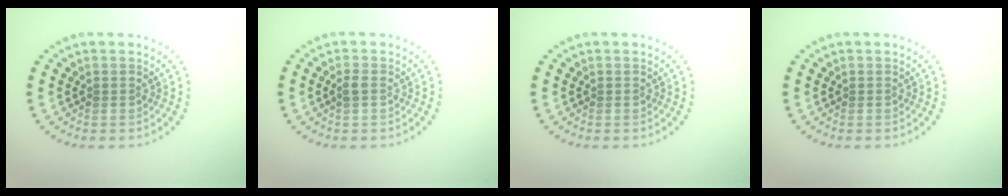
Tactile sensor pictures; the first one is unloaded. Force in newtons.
{"total": 0.8, "press": 0.8, "slide": 0.2}
{"total": 0.0}
{"total": 0.0}